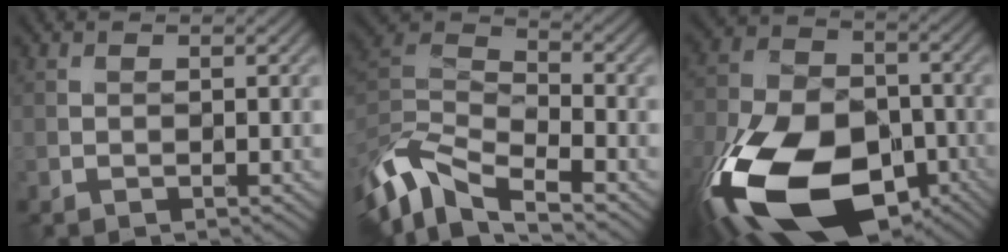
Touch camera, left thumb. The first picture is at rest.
{"total": 11.0, "force": [-6.3, 4.6, 7.9], "torque": [-0.177, -0.006, -0.127]}
{"total": 21.4, "force": [-9.9, 12.9, 13.9], "torque": [-0.333, -0.053, -0.161]}